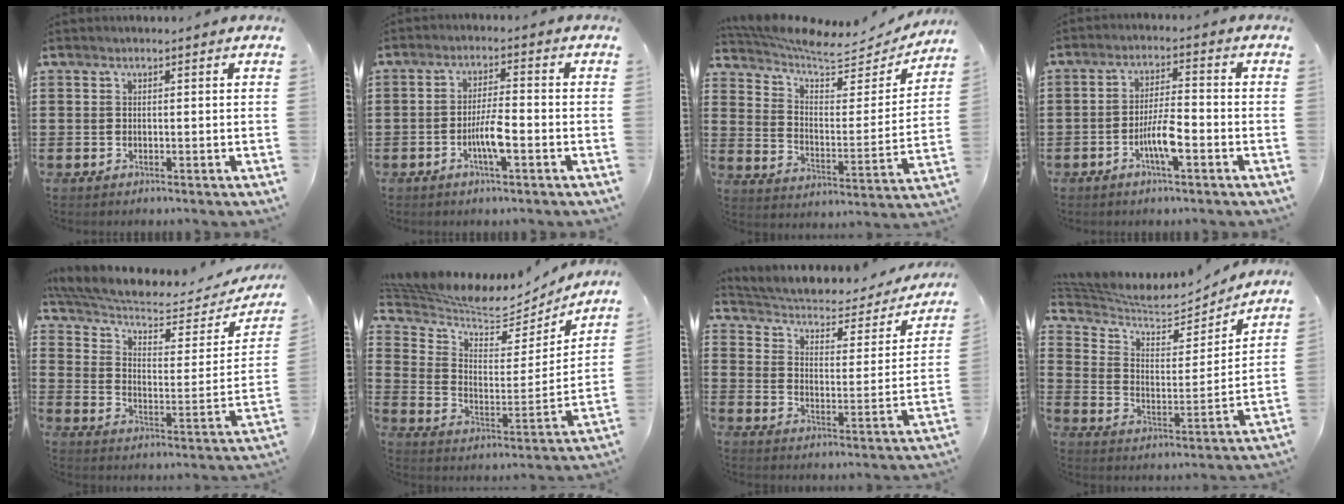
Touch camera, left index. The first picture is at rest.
{"total": 4.9, "force": [-1.9, 1.0, 4.5], "torque": [-0.089, 0.002, -0.039]}
{"total": 6.0, "force": [5.5, 1.5, 1.9], "torque": [-0.069, -0.040, 0.090]}
{"total": 5.8, "force": [-2.6, 1.4, 5.0], "torque": [-0.103, 0.000, -0.051]}
{"total": 6.2, "force": [4.9, 1.8, 3.3], "torque": [-0.089, -0.035, 0.081]}
{"total": 6.2, "force": [6.0, 1.0, 1.2], "torque": [-0.060, -0.050, 0.100]}
{"total": 3.4, "force": [2.6, 1.4, 1.7], "torque": [-0.050, -0.023, 0.036]}
{"total": 6.2, "force": [5.8, 1.3, 1.7], "torque": [-0.066, -0.044, 0.096]}